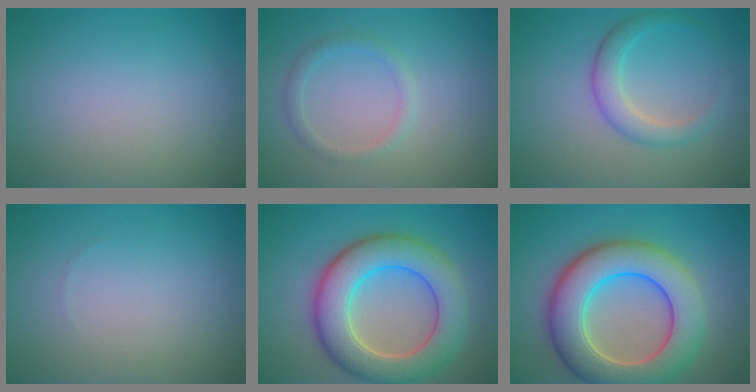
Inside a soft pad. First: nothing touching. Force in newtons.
{"total": 1.4, "press": 1.4, "slide": 0.1}
{"total": 2.9, "press": 2.9, "slide": 0.1}
{"total": 0.0}
{"total": 8.9, "press": 8.9, "slide": 0.6}
{"total": 10.1, "press": 10.1, "slide": 0.6}